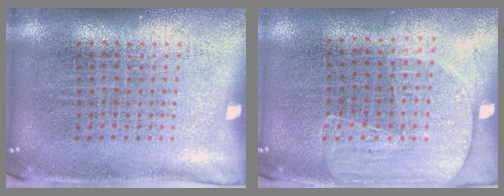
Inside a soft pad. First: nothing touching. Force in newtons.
{"total": 1.8, "press": 1.5, "slide": 0.9}